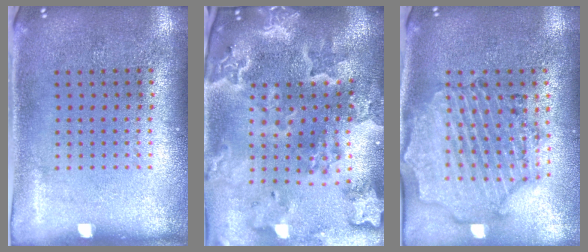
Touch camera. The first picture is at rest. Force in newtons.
{"total": 4.7, "press": 3.8, "slide": 2.8}
{"total": 1.7, "press": 1.6, "slide": 0.3}